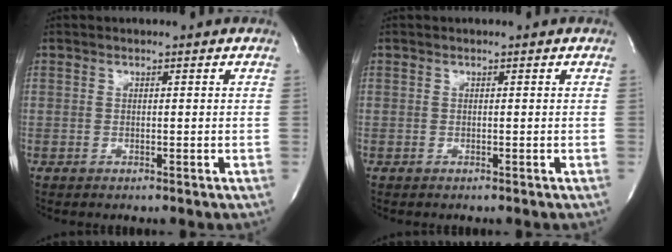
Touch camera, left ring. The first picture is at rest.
{"total": 0.0}